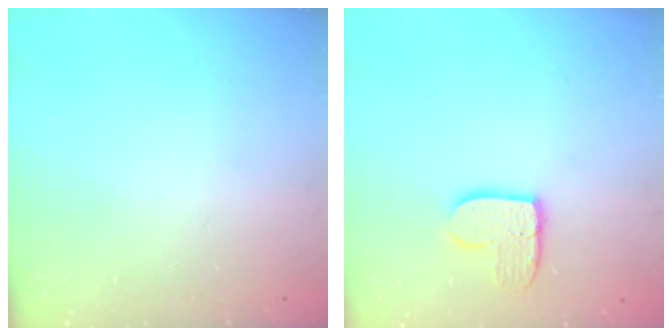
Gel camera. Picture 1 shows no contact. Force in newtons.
{"total": 10.7, "press": 10.7, "slide": 1.0}